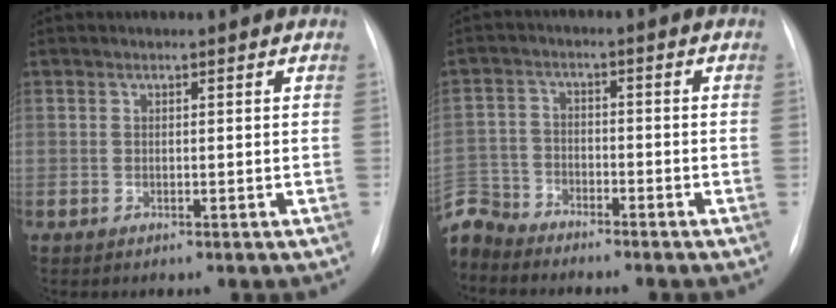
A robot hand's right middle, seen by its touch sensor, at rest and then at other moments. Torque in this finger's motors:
{"motor_torque": [0.67, -0.66, -0.07, -0.09]}